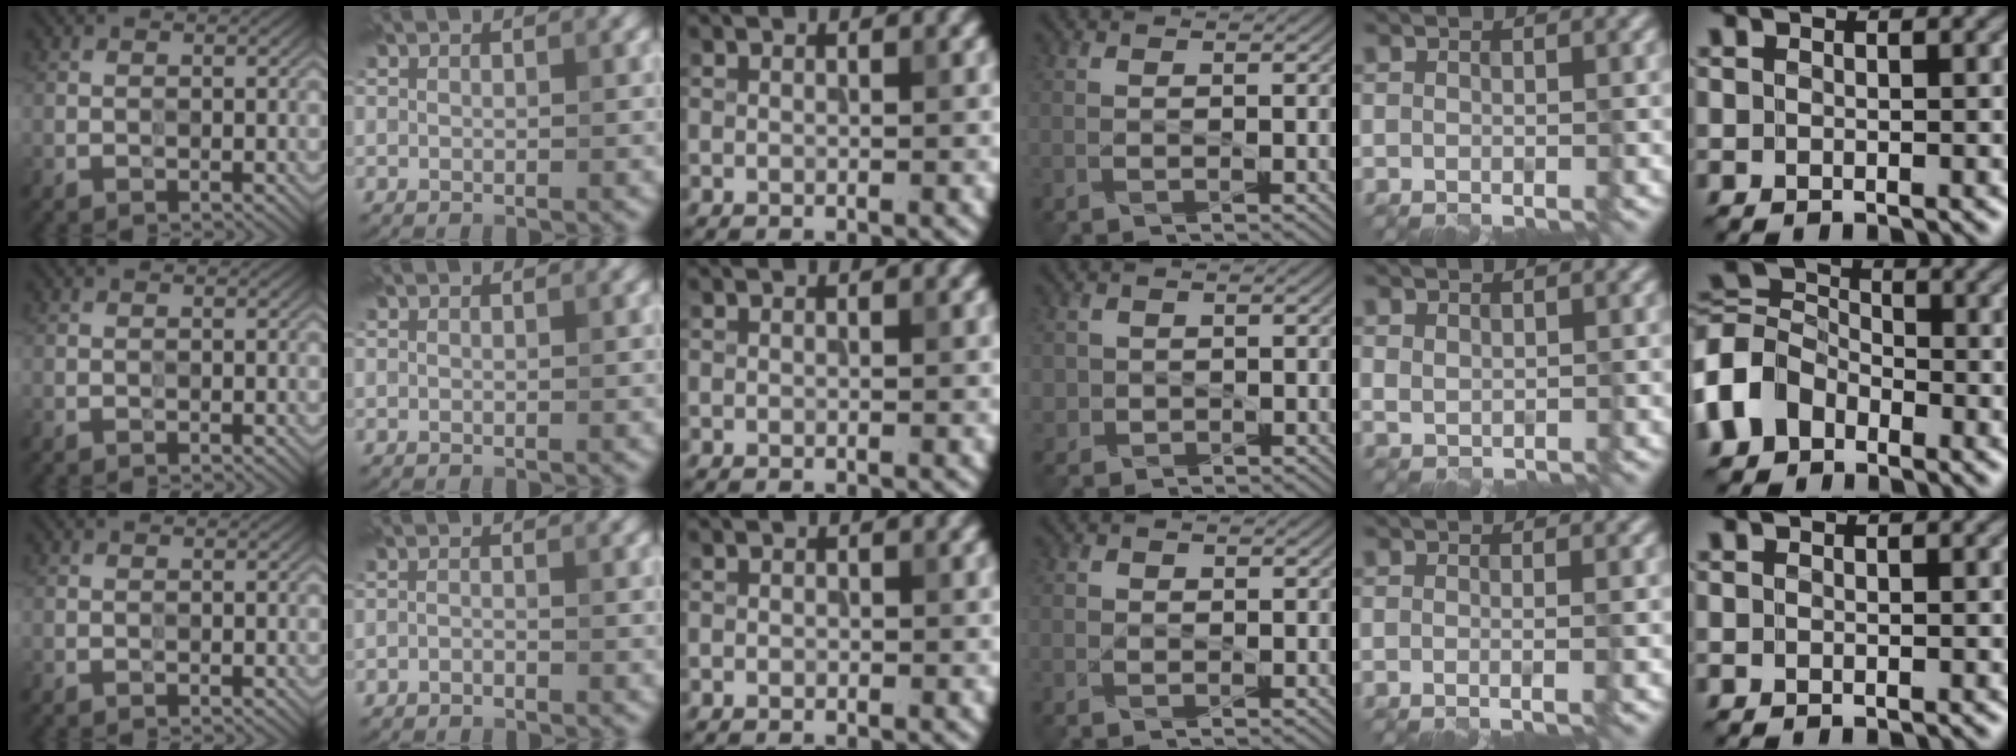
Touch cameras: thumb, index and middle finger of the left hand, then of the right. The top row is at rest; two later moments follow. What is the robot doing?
{"motion": "wipe", "object": "plastic plate"}